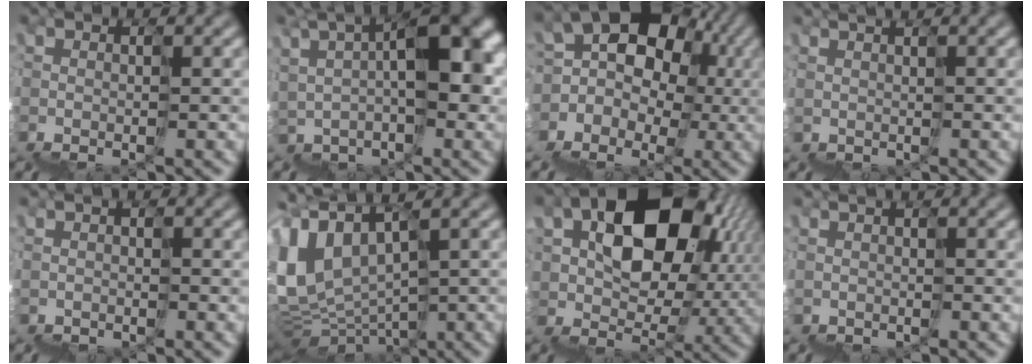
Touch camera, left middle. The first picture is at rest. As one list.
[{"total": 7.7, "force": [4.0, 3.4, 5.7], "torque": [-0.084, 0.037, 0.062]}, {"total": 8.7, "force": [2.2, 7.9, 2.8], "torque": [-0.032, 0.044, 0.008]}, {"total": 2.0, "force": [1.2, 0.6, 1.5], "torque": [0.001, 0.013, 0.021]}, {"total": 0.8, "force": [-0.4, 0.6, 0.0], "torque": [-0.002, -0.003, -0.010]}, {"total": 5.0, "force": [4.0, 2.5, 1.8], "torque": [-0.084, 0.029, 0.089]}, {"total": 12.2, "force": [5.9, 8.8, 6.1], "torque": [-0.078, 0.042, 0.096]}, {"total": 0.7, "force": [-0.1, 0.5, 0.5], "torque": [-0.004, -0.002, -0.004]}]